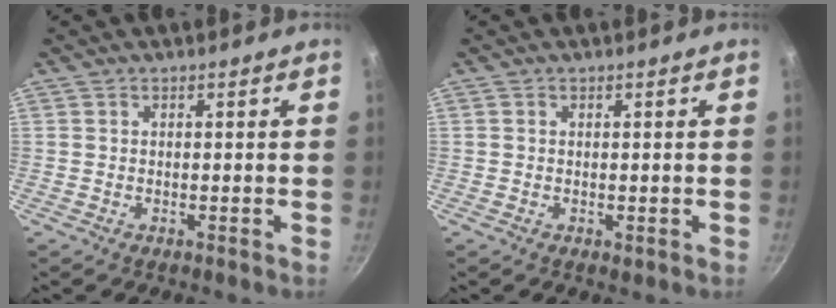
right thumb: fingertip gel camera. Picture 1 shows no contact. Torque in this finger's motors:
{"motor_torque": [0.02, -0.21, 0.26, 0.07, 0.06]}